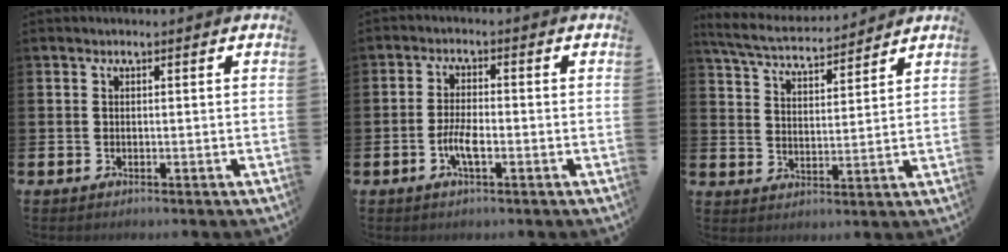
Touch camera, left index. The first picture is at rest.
{"total": 3.5, "force": [-1.2, 1.1, 3.1], "torque": [-0.072, 0.002, -0.026]}
{"total": 5.6, "force": [5.3, 0.9, 1.3], "torque": [-0.051, -0.031, 0.093]}